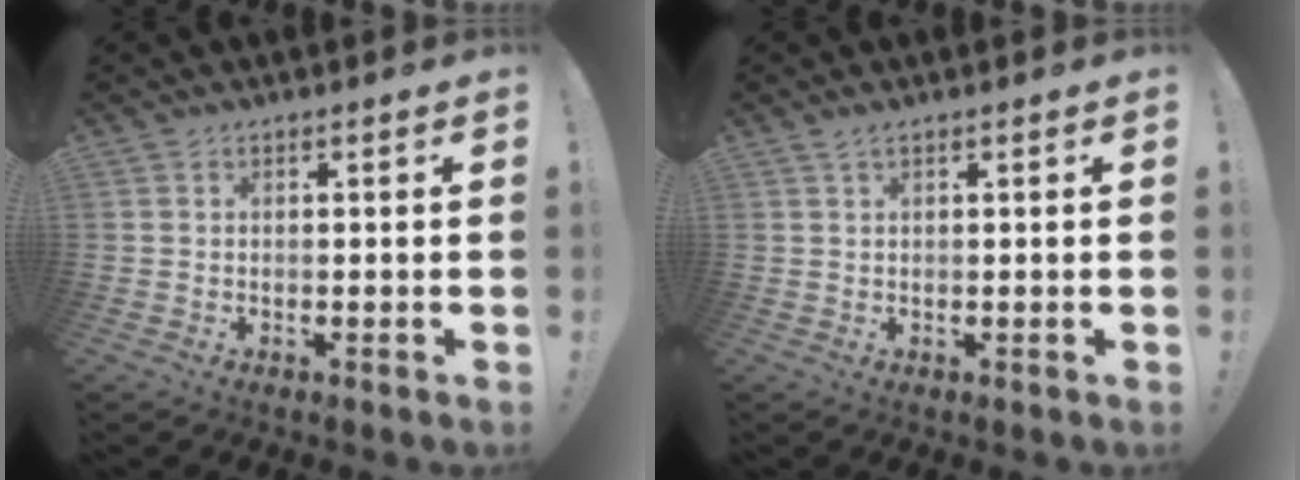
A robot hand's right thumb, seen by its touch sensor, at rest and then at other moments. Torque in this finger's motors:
{"motor_torque": [-0.05, 0.05, 0.06, -0.11, 0.00]}